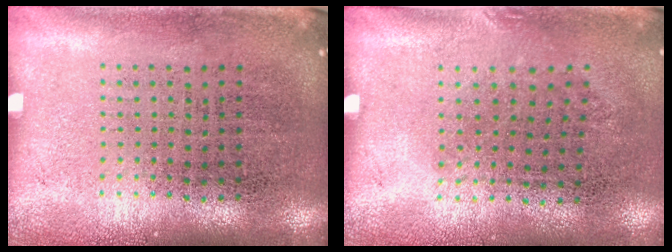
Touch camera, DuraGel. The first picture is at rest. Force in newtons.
{"total": 0.8, "press": 0.6, "slide": 0.5}